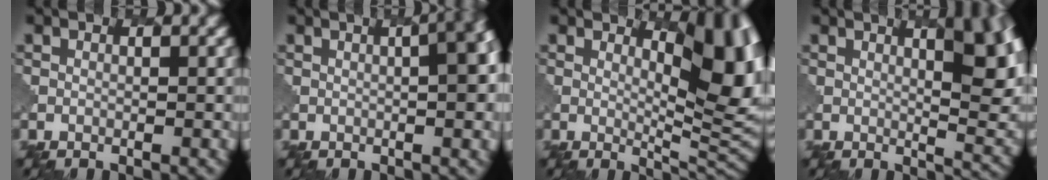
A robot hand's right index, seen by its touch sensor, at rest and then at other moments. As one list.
[{"total": 13.4, "force": [2.0, 6.9, 11.3], "torque": [-0.011, 0.061, -0.022]}, {"total": 9.1, "force": [2.8, 3.0, 8.1], "torque": [-0.107, -0.009, 0.043]}, {"total": 9.9, "force": [3.4, 3.7, 8.5], "torque": [-0.071, 0.012, 0.041]}]